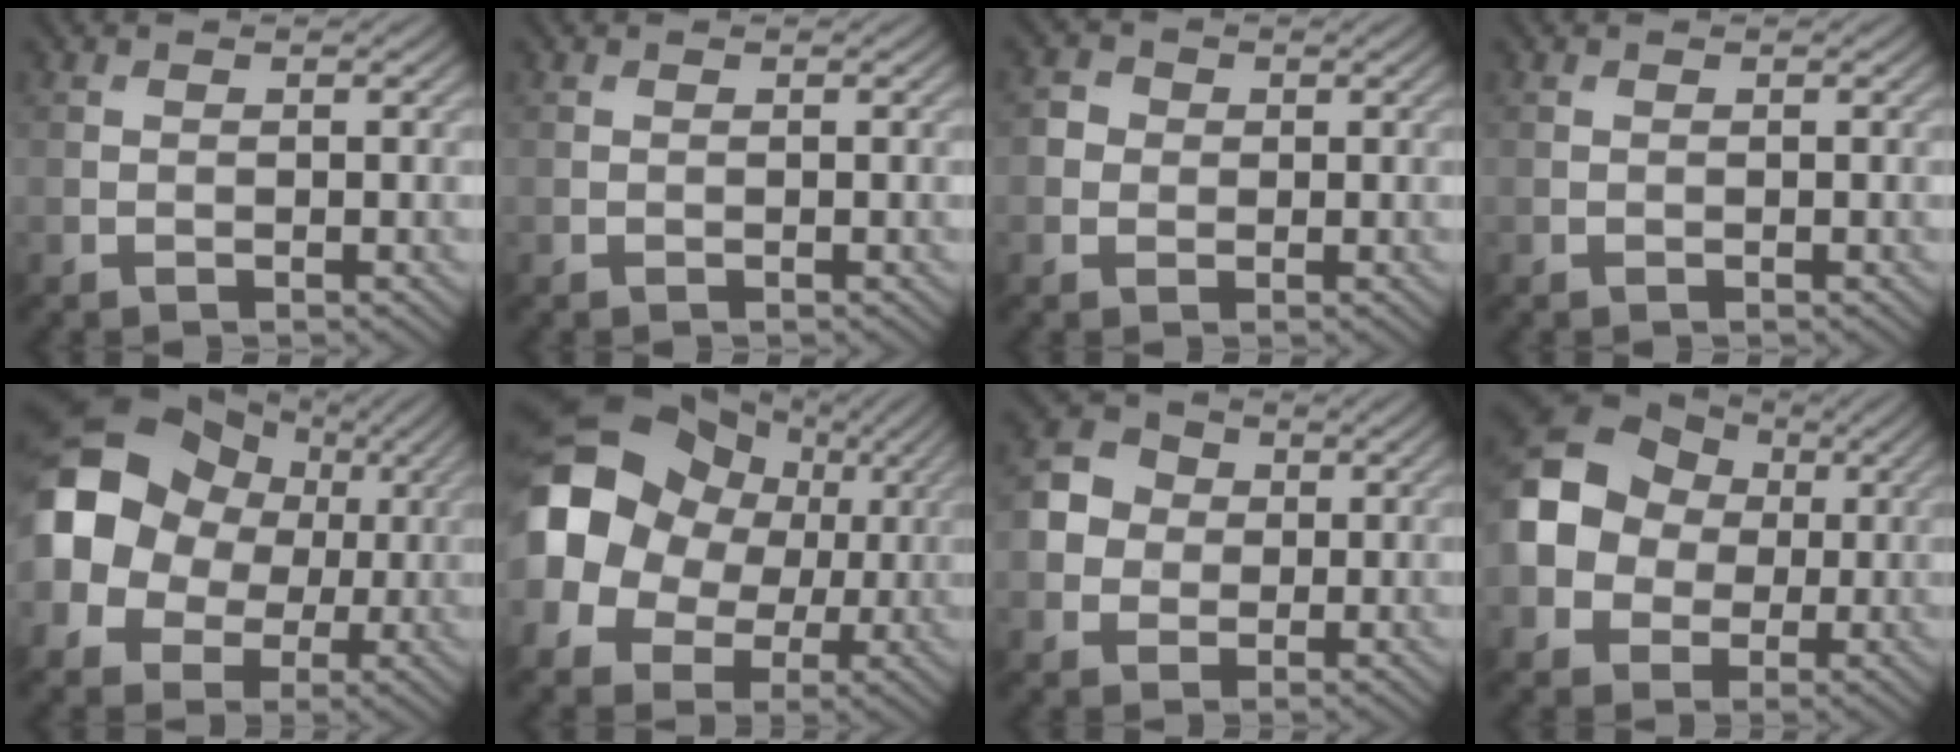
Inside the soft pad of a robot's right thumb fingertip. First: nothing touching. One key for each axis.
{"total": 0.0}
{"total": 2.1, "fx": 0.0, "fy": 2.0, "fz": 0.6, "tx": -0.012, "ty": 0.001, "tz": -0.003}
{"total": 0.0}
{"total": 14.3, "fx": 1.6, "fy": 11.8, "fz": 7.8, "tx": -0.186, "ty": 0.005, "tz": 0.011}
{"total": 16.3, "fx": 2.6, "fy": 13.1, "fz": 9.3, "tx": -0.208, "ty": 0.005, "tz": 0.044}
{"total": 5.0, "fx": 0.3, "fy": 4.6, "fz": 2.1, "tx": -0.050, "ty": 0.010, "tz": -0.005}
{"total": 13.4, "fx": 0.6, "fy": 11.4, "fz": 6.9, "tx": -0.182, "ty": 0.012, "tz": -0.016}